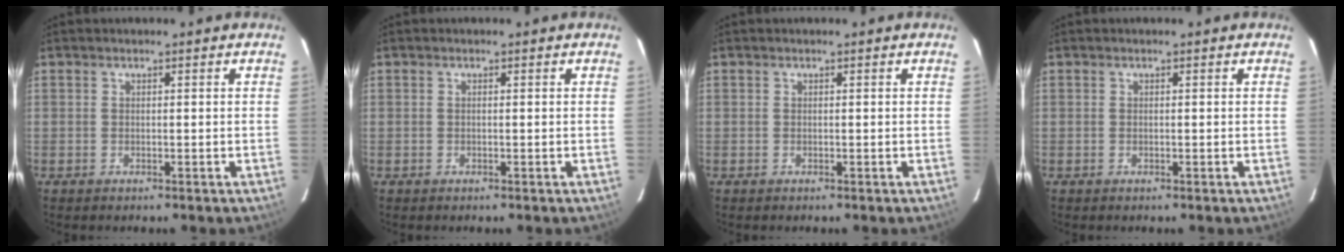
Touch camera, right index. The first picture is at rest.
{"total": 0.0}
{"total": 0.0}
{"total": 0.0}